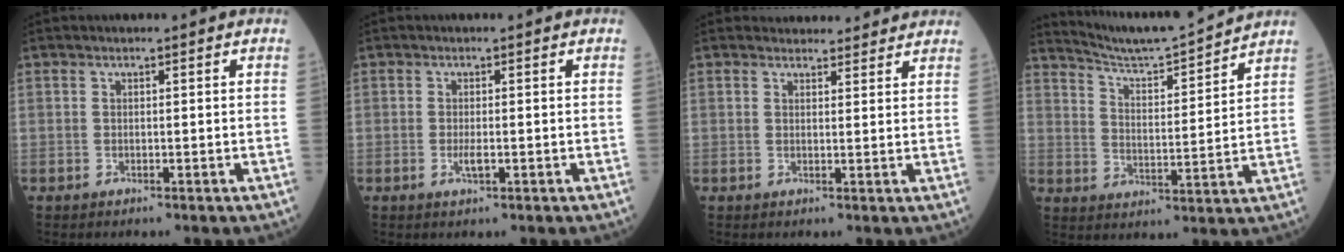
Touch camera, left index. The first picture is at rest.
{"total": 1.6, "force": [-0.5, 0.4, 1.5], "torque": [-0.033, -0.002, -0.007]}
{"total": 6.1, "force": [5.9, 1.7, 0.7], "torque": [0.000, 0.011, 0.062]}
{"total": 12.0, "force": [11.7, -1.4, 2.4], "torque": [-0.056, -0.005, 0.189]}